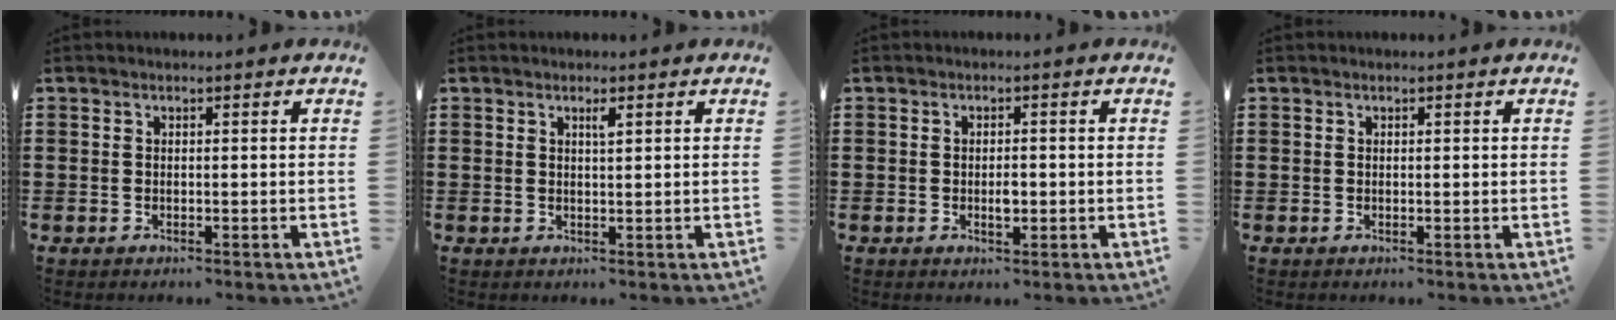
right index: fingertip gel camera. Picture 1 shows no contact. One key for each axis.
{"total": 1.2, "fx": 0.6, "fy": 0.2, "fz": 1.0, "tx": -0.013, "ty": -0.003, "tz": 0.009}
{"total": 1.9, "fx": -0.3, "fy": 0.8, "fz": 1.7, "tx": -0.031, "ty": -0.001, "tz": -0.005}
{"total": 0.0}